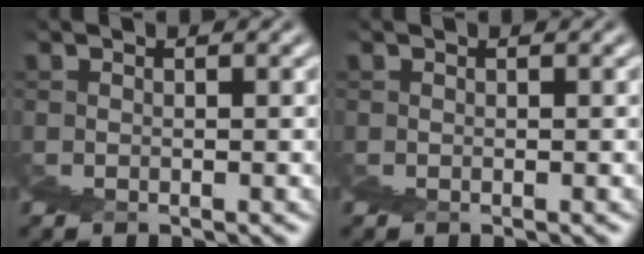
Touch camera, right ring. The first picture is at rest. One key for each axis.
{"total": 0.0}